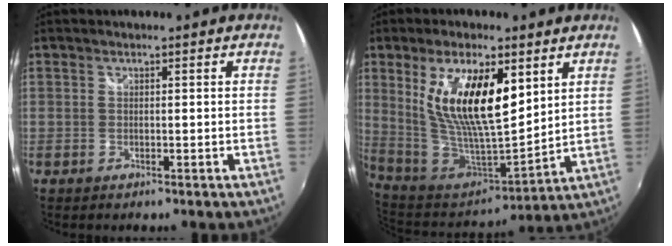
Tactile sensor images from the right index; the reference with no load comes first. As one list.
[{"total": 19.0, "force": [6.7, 7.0, 16.4], "torque": [-0.310, -0.006, 0.136]}]